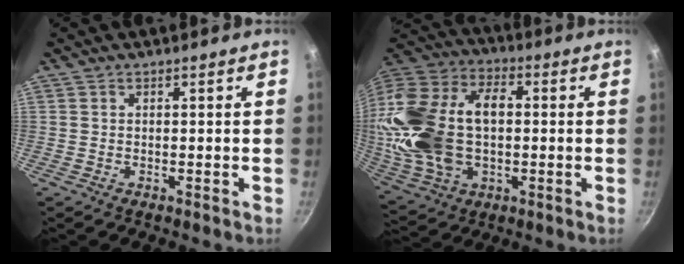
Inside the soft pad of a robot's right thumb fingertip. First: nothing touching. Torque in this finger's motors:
{"motor_torque": [1.93, 3.07, 1.11, -0.68, 0.64]}